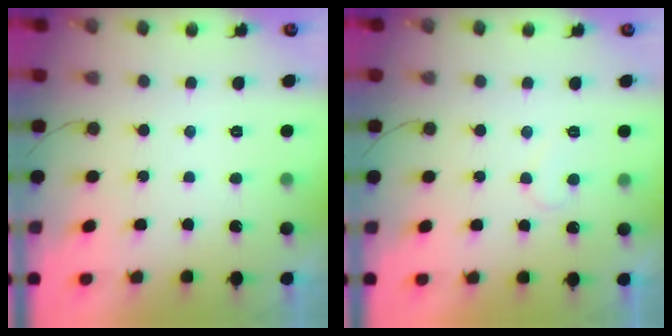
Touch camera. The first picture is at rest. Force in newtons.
{"total": 6.7, "press": 6.7, "slide": 0.6}